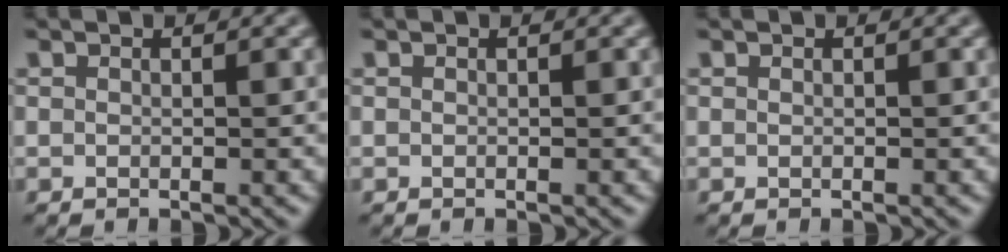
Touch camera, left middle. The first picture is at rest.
{"total": 0.0}
{"total": 0.0}